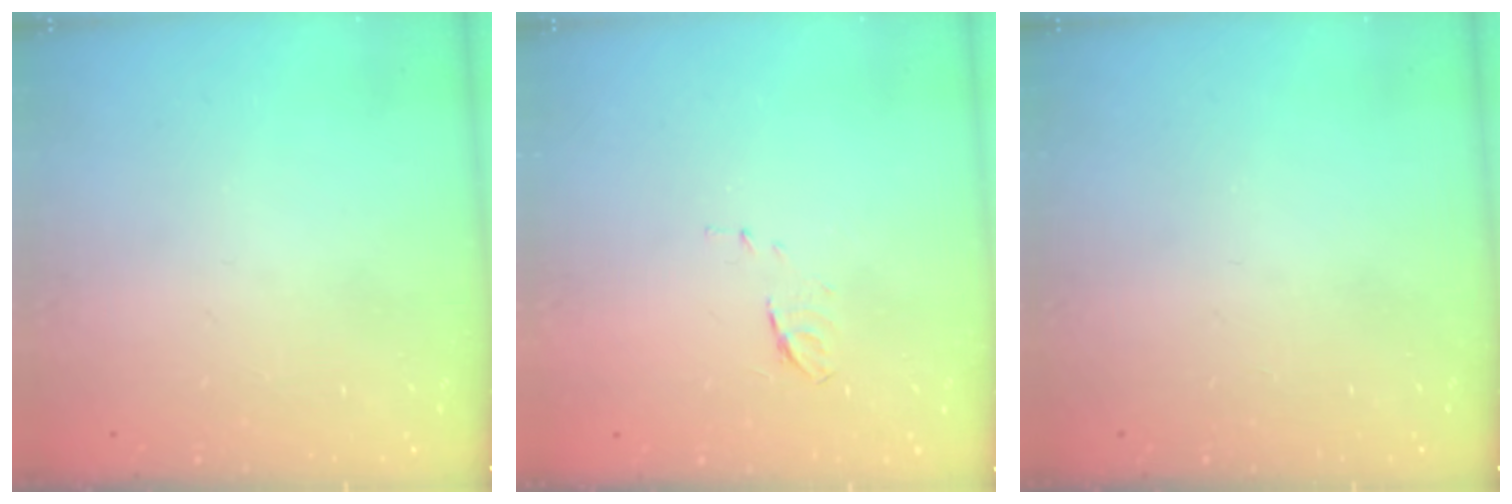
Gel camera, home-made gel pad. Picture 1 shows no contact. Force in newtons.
{"total": 5.8, "press": 5.8, "slide": 0.7}
{"total": 0.0}